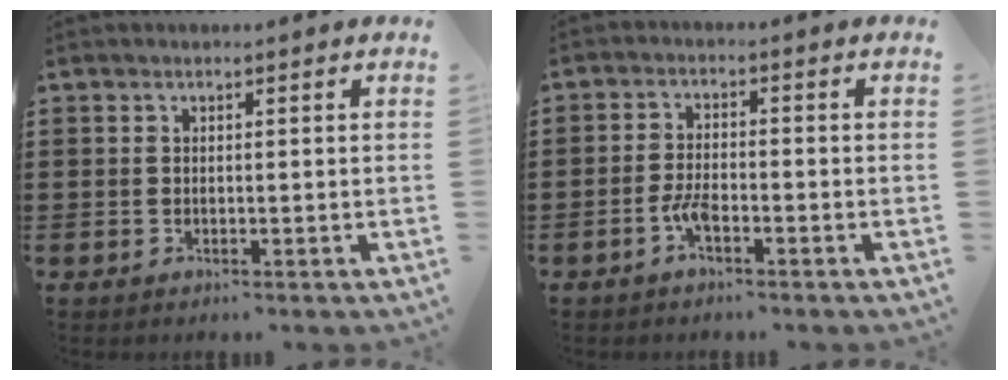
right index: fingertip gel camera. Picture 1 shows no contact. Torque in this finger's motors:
{"motor_torque": [-0.05, -0.03, 0.01, 0.02]}